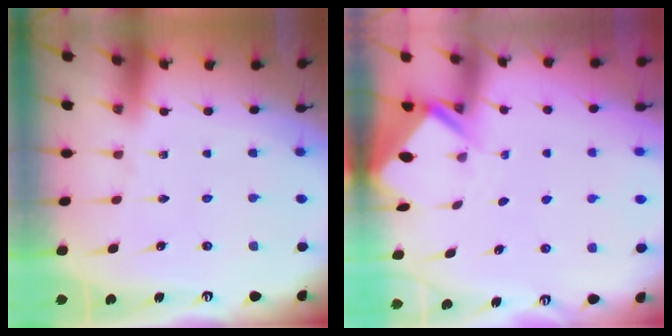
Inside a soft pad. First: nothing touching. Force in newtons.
{"total": 2.4, "press": 2.4, "slide": 0.1}